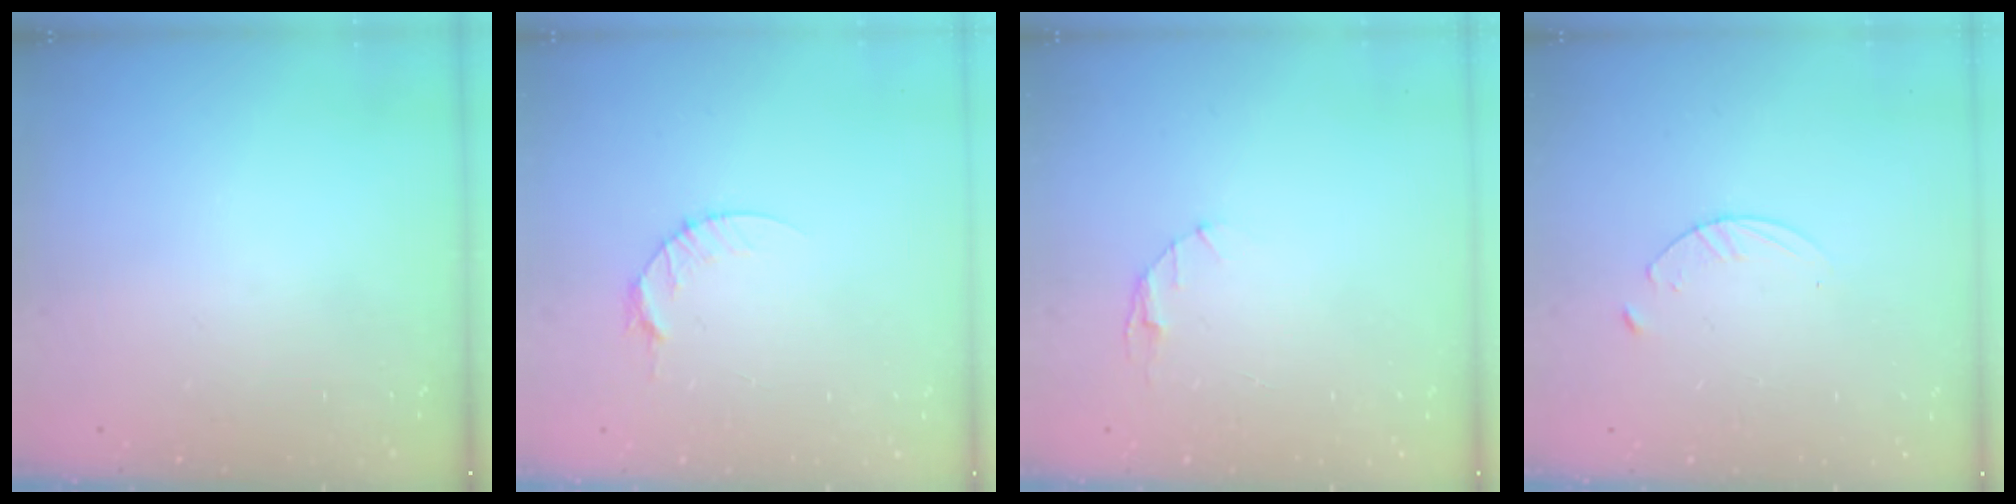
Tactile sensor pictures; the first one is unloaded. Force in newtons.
{"total": 4.7, "press": 4.7, "slide": 0.6}
{"total": 2.9, "press": 2.9, "slide": 0.4}
{"total": 3.1, "press": 3.1, "slide": 0.3}